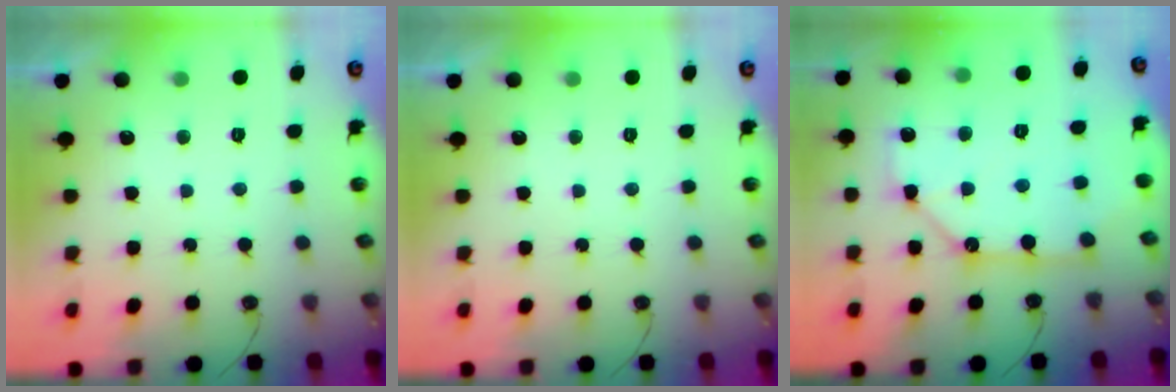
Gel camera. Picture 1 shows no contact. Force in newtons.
{"total": 0.0}
{"total": 14.3, "press": 14.2, "slide": 1.6}